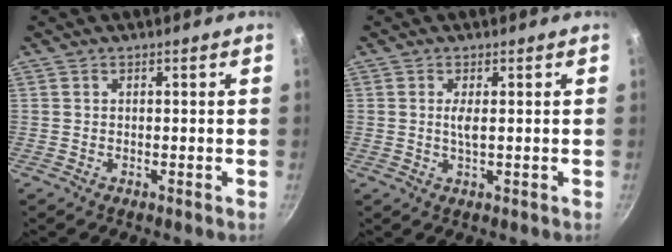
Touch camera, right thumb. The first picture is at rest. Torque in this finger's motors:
{"motor_torque": [0.69, 0.76, 0.81, -0.10, 0.08]}